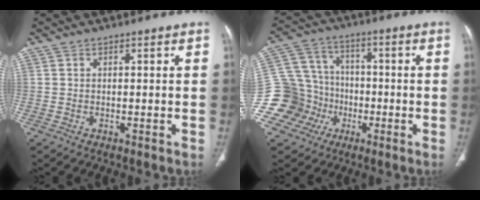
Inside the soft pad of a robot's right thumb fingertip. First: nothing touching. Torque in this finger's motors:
{"motor_torque": [-0.02, -0.15, -0.16, -0.05, -0.02]}